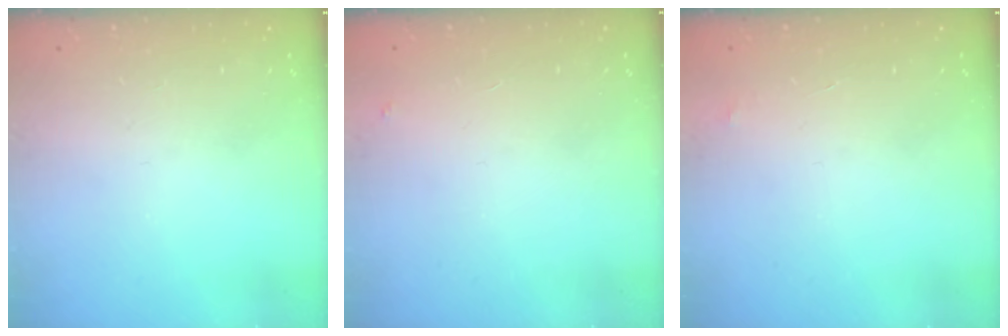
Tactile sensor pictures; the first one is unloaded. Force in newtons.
{"total": 3.8, "press": 3.8, "slide": 0.2}
{"total": 4.0, "press": 4.0, "slide": 0.2}